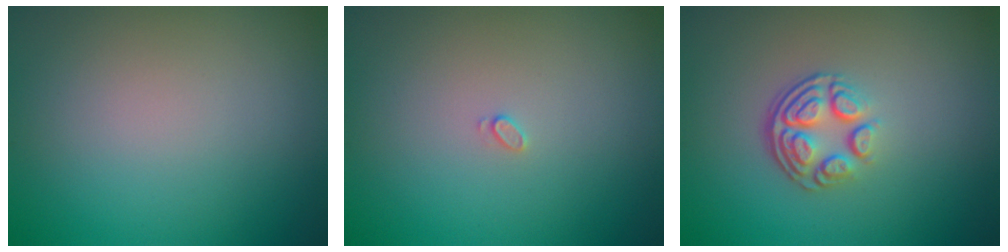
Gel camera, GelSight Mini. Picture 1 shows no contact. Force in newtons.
{"total": 0.6, "press": 0.6, "slide": 0.1}
{"total": 3.8, "press": 2.7, "slide": 2.8}